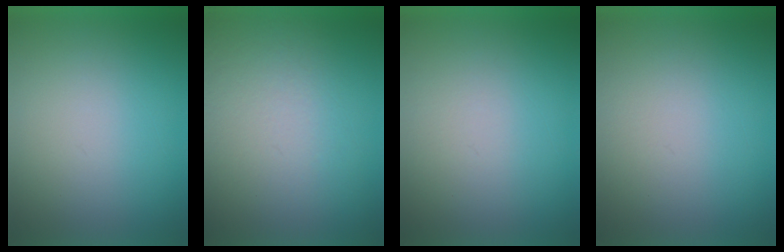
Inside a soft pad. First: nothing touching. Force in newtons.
{"total": 5.9}
{"total": 1.3}
{"total": 1.2}